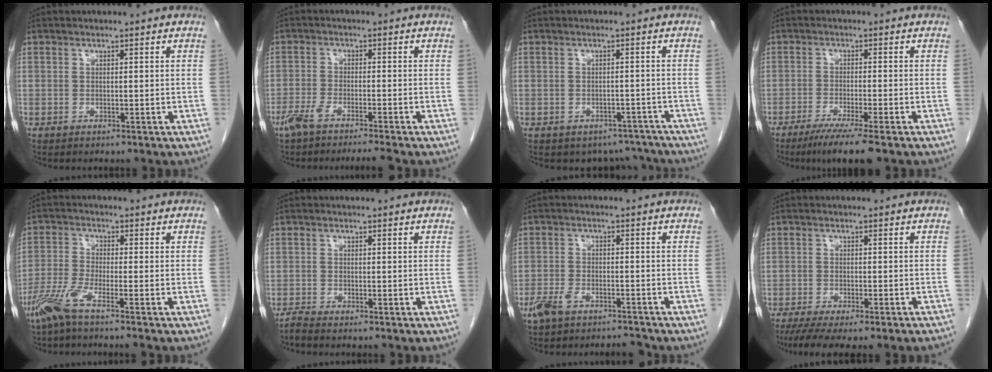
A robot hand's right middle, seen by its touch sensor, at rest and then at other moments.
{"total": 6.2, "force": [-5.0, -0.2, 3.7], "torque": [-0.061, -0.008, -0.086]}
{"total": 5.6, "force": [-4.8, 2.9, -0.1], "torque": [0.018, 0.016, -0.052]}
{"total": 6.8, "force": [-4.8, -0.5, 4.7], "torque": [-0.074, -0.018, -0.080]}
{"total": 5.2, "force": [-3.8, -0.3, 3.5], "torque": [-0.082, -0.012, -0.086]}
{"total": 1.1, "force": [-1.1, -0.3, 0.3], "torque": [-0.009, -0.004, -0.024]}
{"total": 5.4, "force": [-4.4, 1.8, 2.5], "torque": [-0.055, 0.001, -0.078]}
{"total": 10.0, "force": [-8.2, 0.7, 5.7], "torque": [-0.068, -0.010, -0.118]}